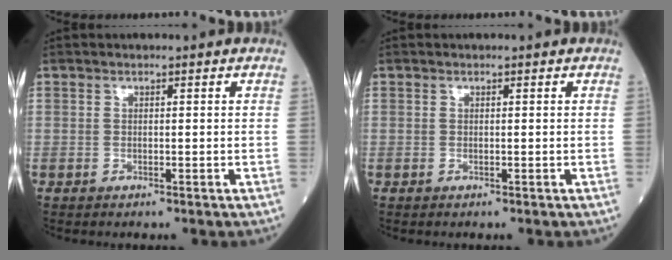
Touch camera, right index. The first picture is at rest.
{"total": 0.0}